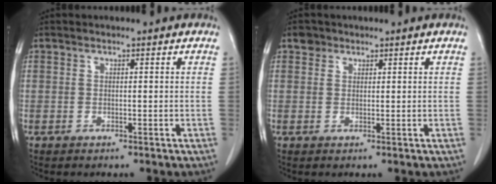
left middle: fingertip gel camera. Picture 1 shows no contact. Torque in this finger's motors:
{"motor_torque": [0.06, -0.04, -0.05, 0.00]}